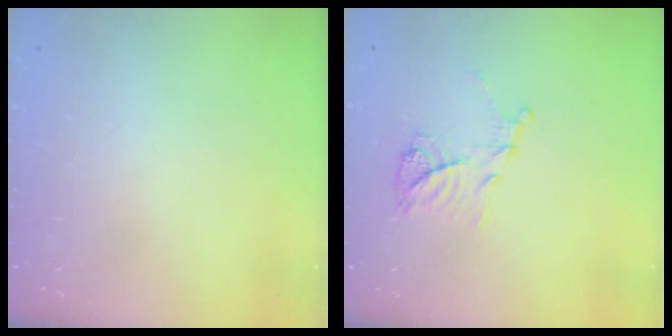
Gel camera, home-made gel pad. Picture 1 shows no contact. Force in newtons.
{"total": 11.4, "press": 11.4, "slide": 0.3}